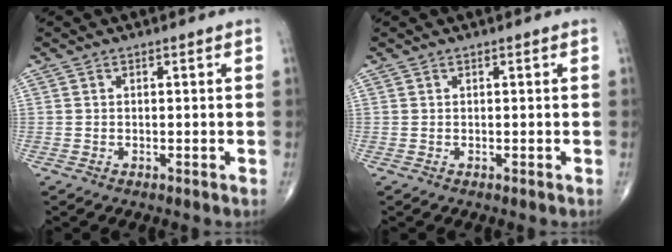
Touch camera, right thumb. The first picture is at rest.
{"total": 0.0}